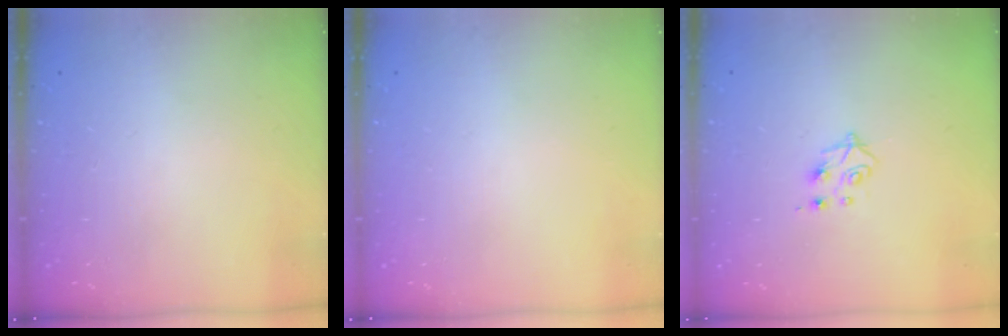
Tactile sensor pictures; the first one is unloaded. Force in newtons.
{"total": 0.0}
{"total": 4.4, "press": 4.4, "slide": 0.6}